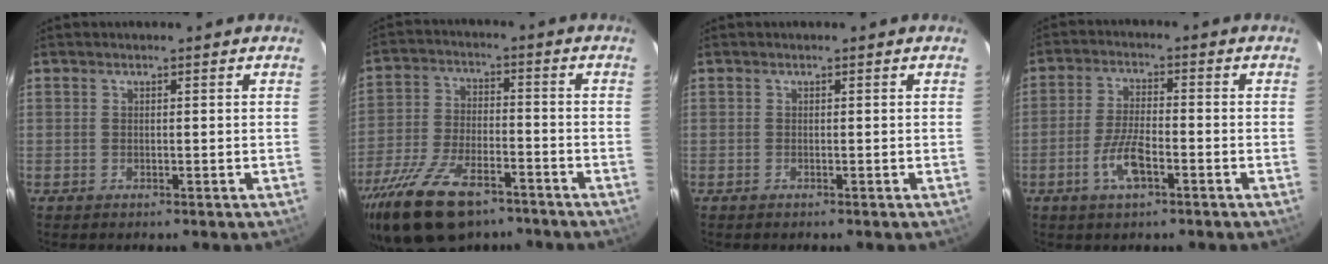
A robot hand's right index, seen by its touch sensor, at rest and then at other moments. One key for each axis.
{"total": 17.2, "fx": -12.0, "fy": 7.6, "fz": 9.7, "tx": -0.211, "ty": -0.026, "tz": -0.212}
{"total": 0.0}
{"total": 6.7, "fx": -3.3, "fy": 2.1, "fz": 5.5, "tx": -0.118, "ty": -0.001, "tz": -0.062}